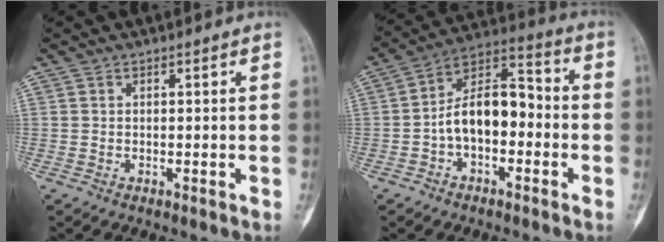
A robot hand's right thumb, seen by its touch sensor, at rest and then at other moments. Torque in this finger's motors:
{"motor_torque": [0.42, 0.35, 0.83, -0.81, 0.05]}